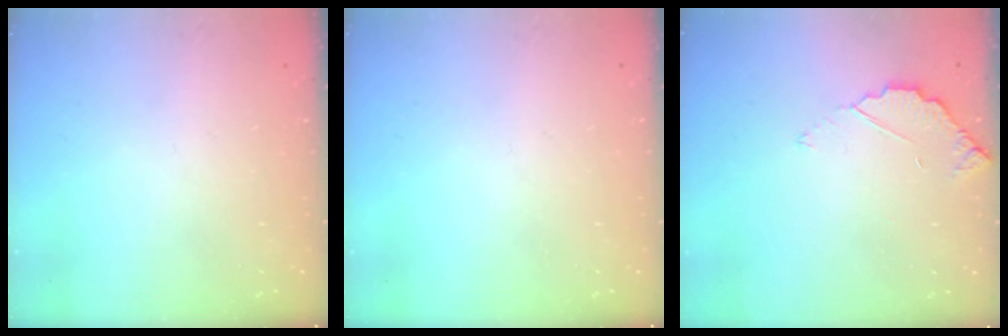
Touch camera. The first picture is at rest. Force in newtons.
{"total": 0.0}
{"total": 3.4, "press": 3.4, "slide": 0.3}